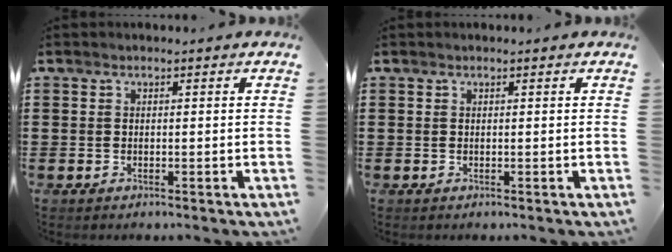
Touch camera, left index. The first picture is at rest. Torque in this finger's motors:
{"motor_torque": [-0.35, 0.09, -0.21, -0.07]}